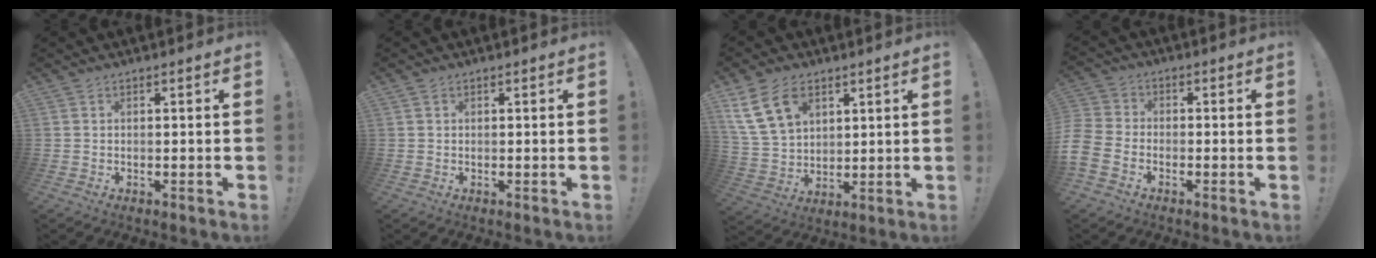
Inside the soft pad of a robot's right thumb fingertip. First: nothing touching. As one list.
[{"total": 0.6, "force": [0.2, 0.5, 0.2], "torque": [-0.001, 0.001, 0.004]}, {"total": 14.4, "force": [7.5, 9.4, 7.9], "torque": [-0.158, -0.030, 0.145]}, {"total": 6.8, "force": [-4.0, 4.7, 2.8], "torque": [-0.072, 0.024, -0.074]}]